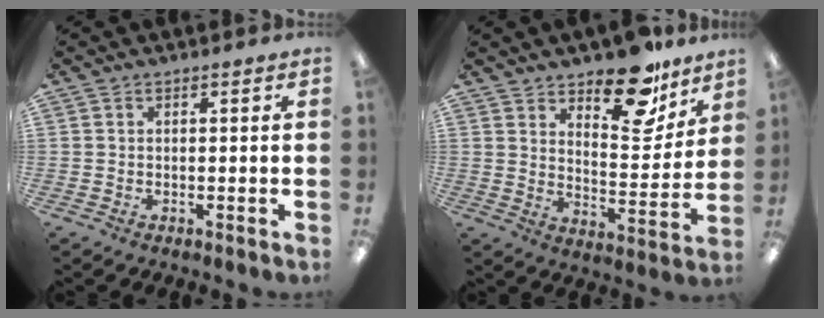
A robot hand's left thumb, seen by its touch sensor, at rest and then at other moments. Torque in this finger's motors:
{"motor_torque": [0.38, 0.58, -0.20, -0.05, 0.06]}